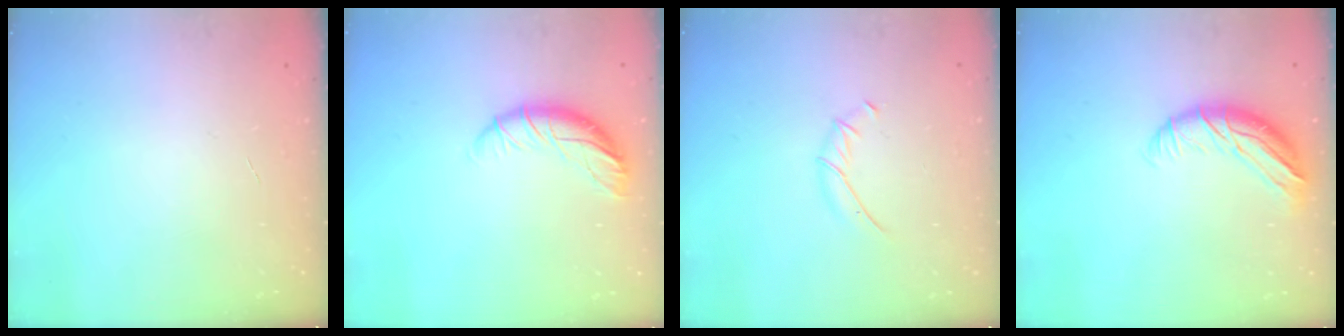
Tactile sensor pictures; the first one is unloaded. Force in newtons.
{"total": 10.0, "press": 9.9, "slide": 1.6}
{"total": 5.5, "press": 5.5, "slide": 0.9}
{"total": 10.9, "press": 10.8, "slide": 1.3}